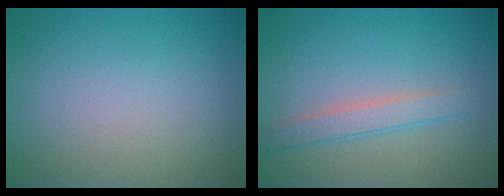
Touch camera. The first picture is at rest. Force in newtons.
{"total": 2.3, "press": 2.2, "slide": 0.1}